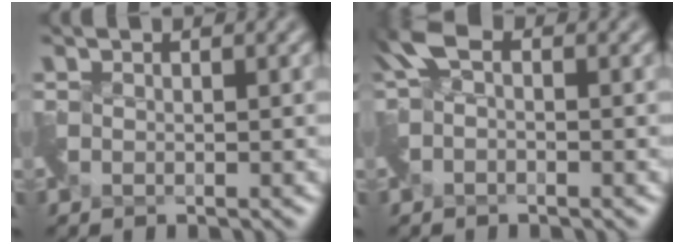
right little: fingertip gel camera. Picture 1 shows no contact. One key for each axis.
{"total": 1.8, "fx": -0.5, "fy": 1.1, "fz": 1.3, "tx": -0.032, "ty": -0.001, "tz": -0.017}